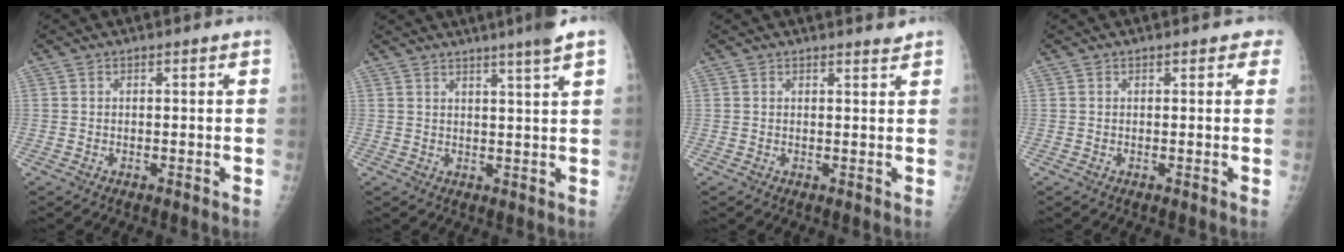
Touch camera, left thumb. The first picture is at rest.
{"total": 6.1, "force": [4.3, -0.8, 4.3], "torque": [-0.060, -0.012, 0.059]}
{"total": 1.2, "force": [1.2, 0.0, 0.2], "torque": [0.001, -0.012, 0.017]}
{"total": 1.6, "force": [1.0, 1.0, 0.8], "torque": [0.011, 0.000, 0.004]}